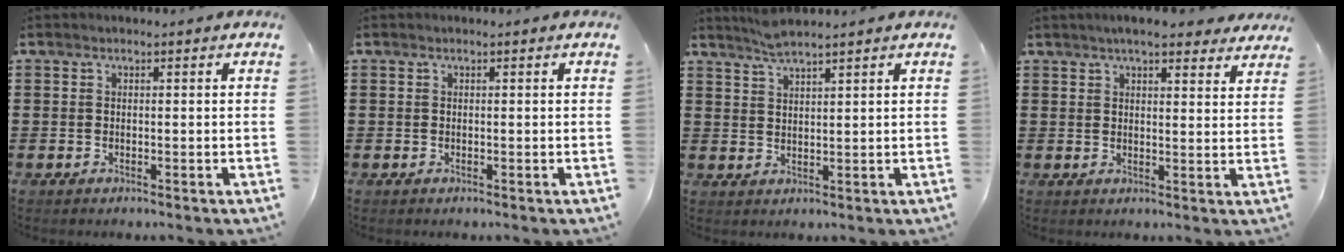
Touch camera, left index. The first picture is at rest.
{"total": 0.0}
{"total": 3.0, "force": [2.7, -0.1, 1.3], "torque": [-0.032, -0.004, 0.050]}
{"total": 5.3, "force": [4.5, 0.8, 2.5], "torque": [-0.061, -0.002, 0.083]}